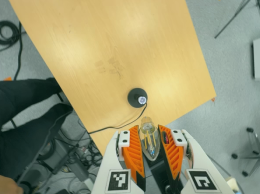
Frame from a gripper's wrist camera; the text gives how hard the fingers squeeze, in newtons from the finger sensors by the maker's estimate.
{"total": 13.0, "left": 14.4, "right": 11.6}